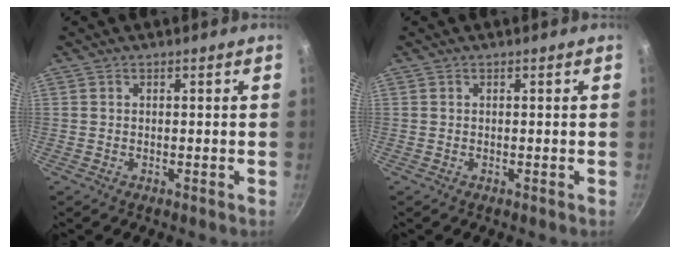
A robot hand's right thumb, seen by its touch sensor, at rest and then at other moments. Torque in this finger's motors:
{"motor_torque": [-0.06, 0.32, 0.45, -0.19, -0.02]}